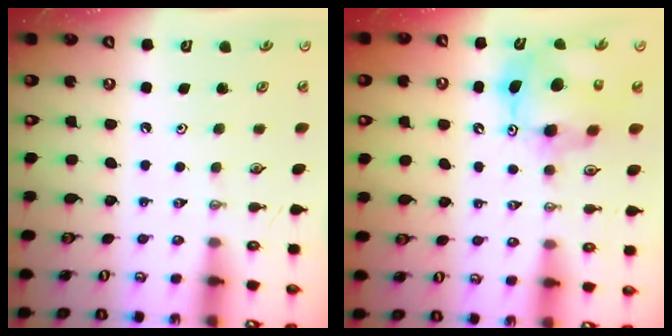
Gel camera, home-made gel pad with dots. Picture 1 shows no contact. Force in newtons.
{"total": 11.7, "press": 11.6, "slide": 1.0}